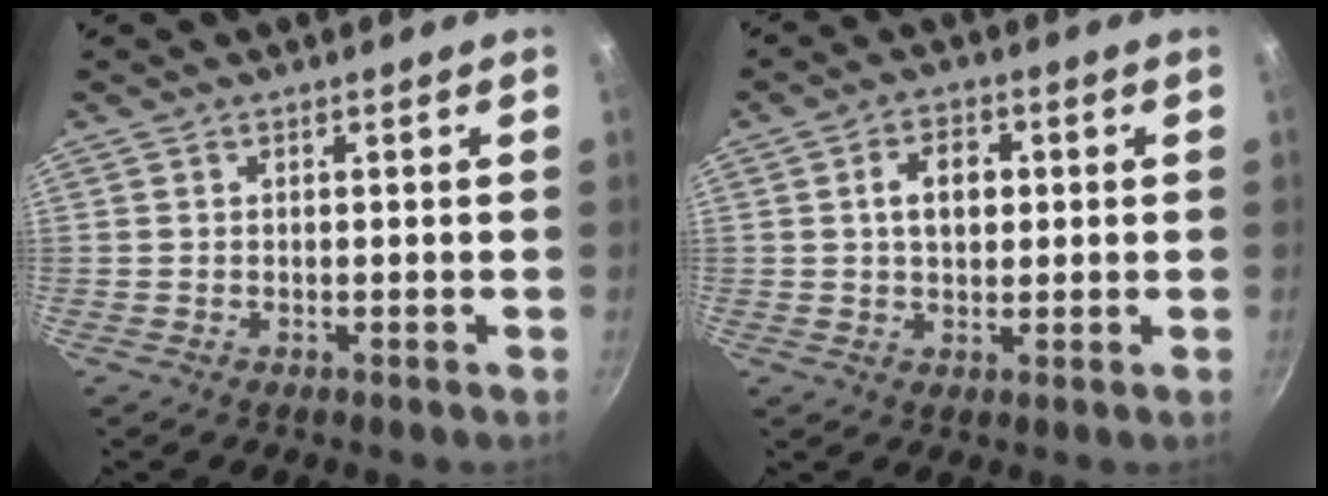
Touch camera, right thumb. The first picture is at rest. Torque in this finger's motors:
{"motor_torque": [-0.28, 1.47, 1.14, -0.10, 0.26]}